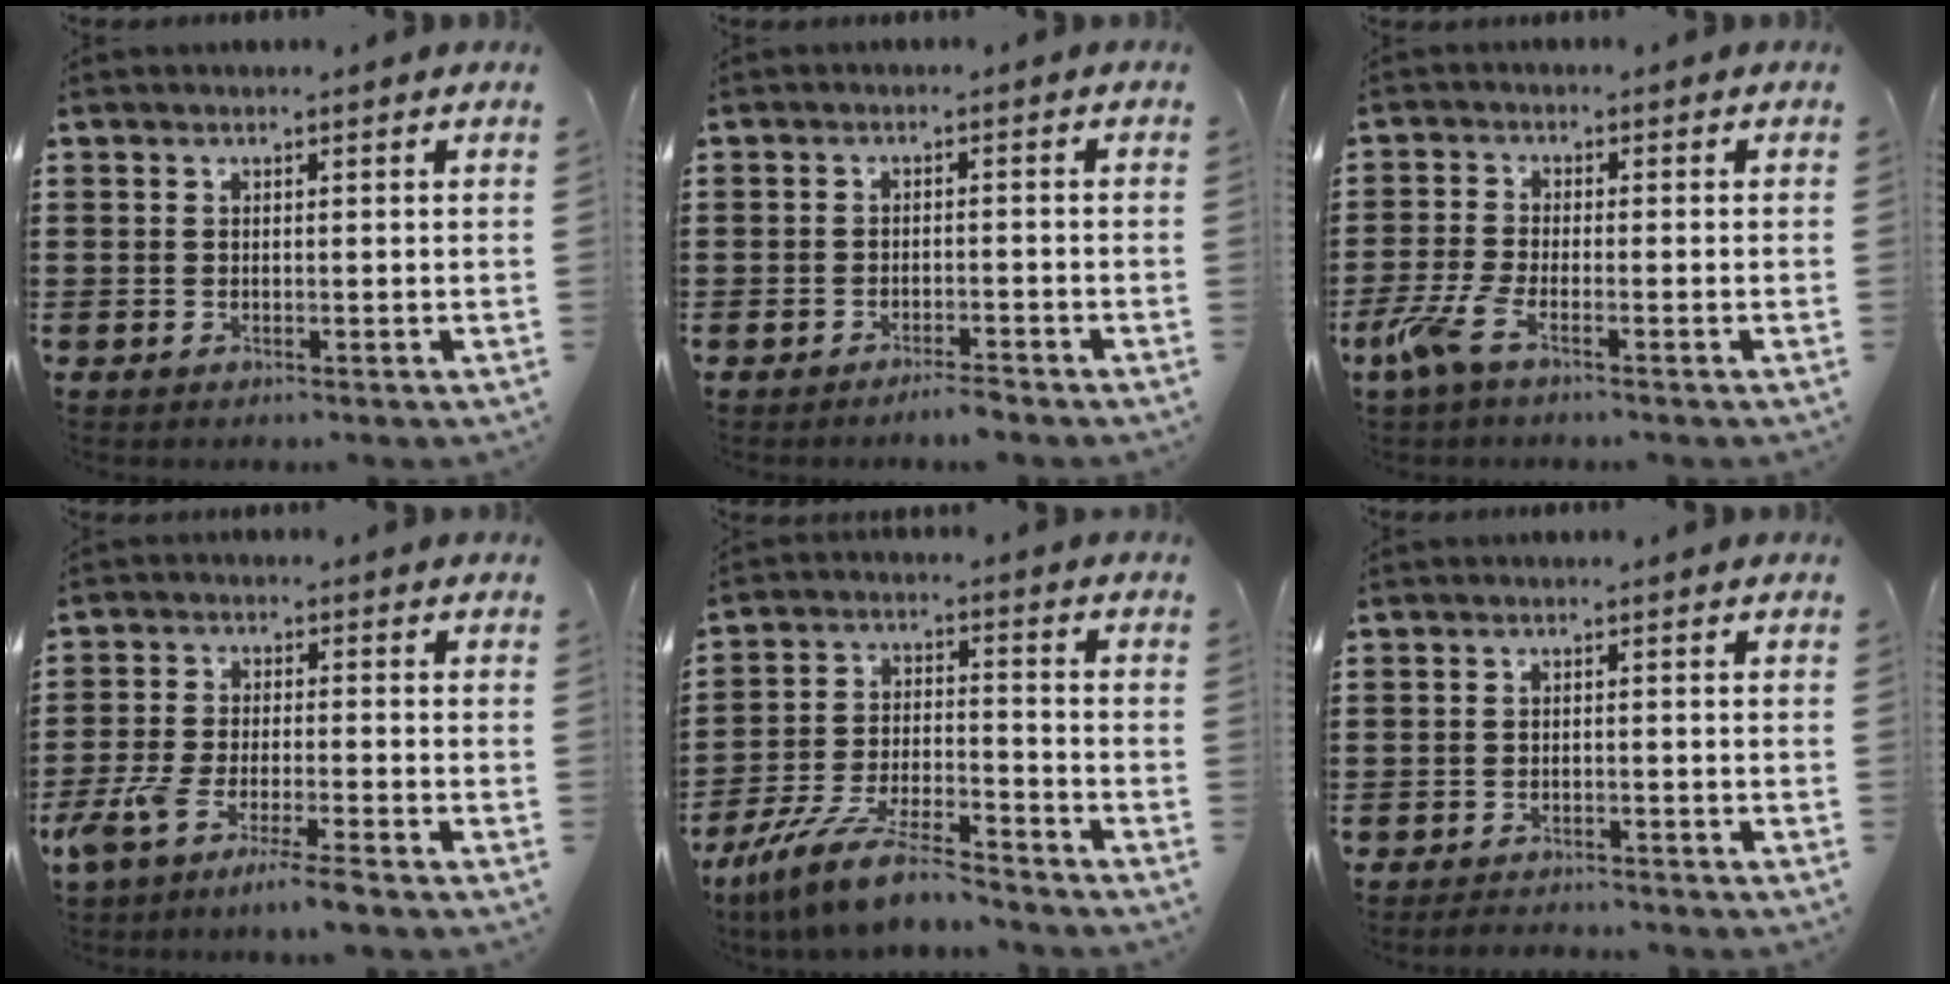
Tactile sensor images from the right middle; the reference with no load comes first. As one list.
[{"total": 2.1, "force": [-1.9, 0.2, 0.9], "torque": [-0.016, 0.003, -0.036]}, {"total": 4.9, "force": [-2.8, 1.1, 3.9], "torque": [-0.106, -0.017, -0.057]}, {"total": 5.9, "force": [-5.0, -0.1, 3.2], "torque": [-0.079, -0.019, -0.098]}, {"total": 9.7, "force": [-8.4, 1.0, 4.8], "torque": [-0.099, 0.011, -0.165]}, {"total": 1.8, "force": [-1.8, 0.1, 0.0], "torque": [-0.006, 0.001, -0.039]}]